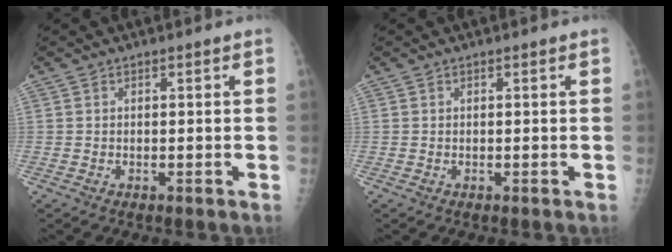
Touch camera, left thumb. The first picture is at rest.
{"total": 0.0}